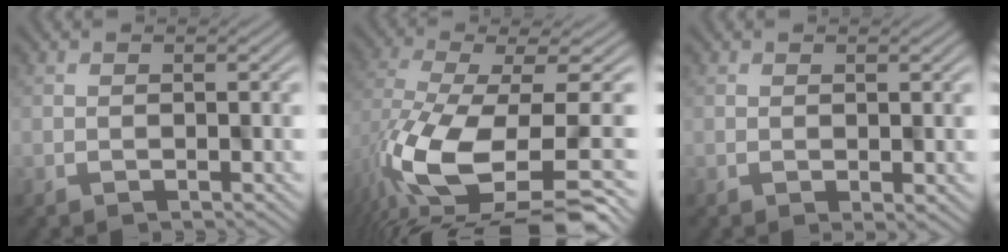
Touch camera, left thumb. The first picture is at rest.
{"total": 13.6, "force": [-2.8, 7.8, 10.7], "torque": [-0.243, -0.039, -0.024]}
{"total": 1.2, "force": [-0.2, 0.3, 1.2], "torque": [-0.022, 0.001, 0.002]}